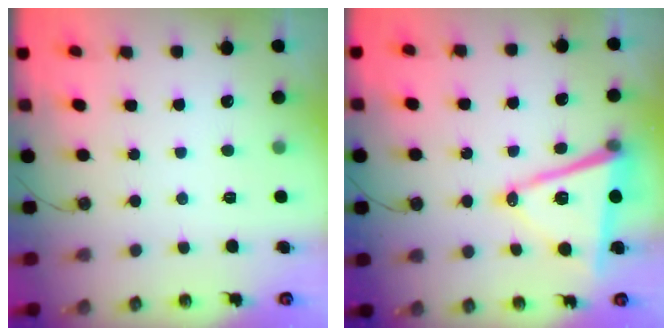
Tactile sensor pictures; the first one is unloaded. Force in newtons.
{"total": 14.1, "press": 13.6, "slide": 3.9}